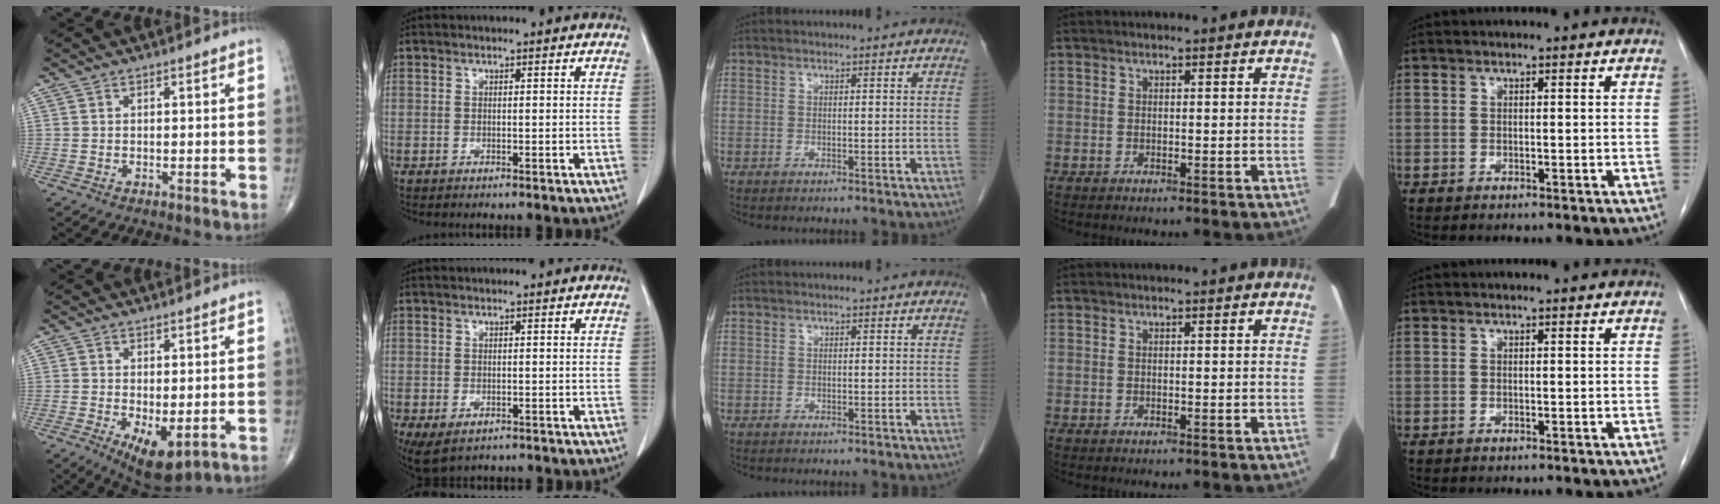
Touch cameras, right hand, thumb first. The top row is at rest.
{"thumb": {"total": 7.5, "force": [-2.0, 3.3, 6.5], "torque": [-0.100, -0.017, -0.017]}, "index": {"total": 7.9, "force": [-3.8, 5.1, 4.8], "torque": [-0.120, -0.010, -0.054]}}